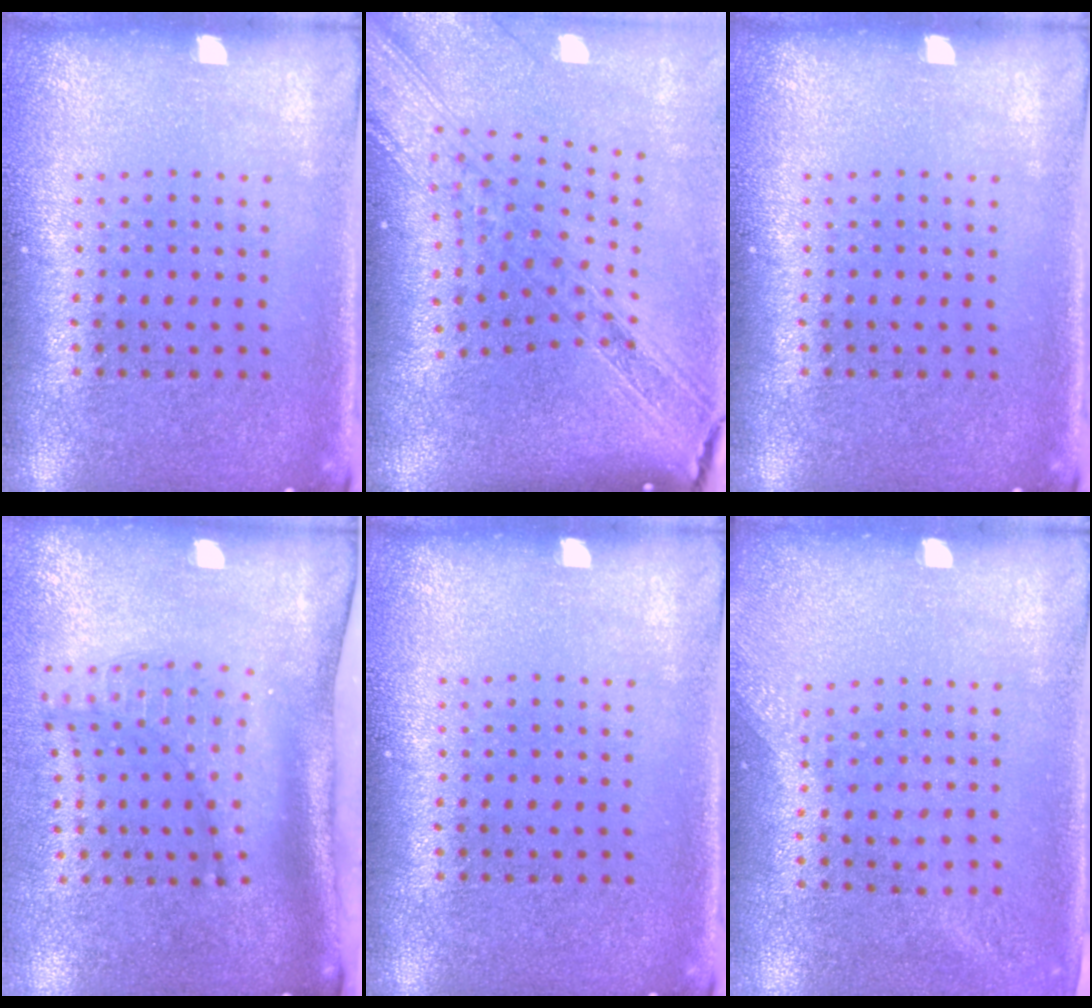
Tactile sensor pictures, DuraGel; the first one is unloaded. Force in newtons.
{"total": 2.8, "press": 2.2, "slide": 1.7}
{"total": 0.0}
{"total": 1.9, "press": 1.4, "slide": 1.3}
{"total": 0.0}
{"total": 1.3, "press": 1.0, "slide": 0.8}